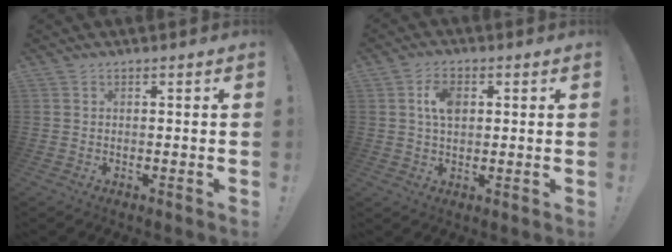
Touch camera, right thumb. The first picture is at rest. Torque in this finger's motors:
{"motor_torque": [0.76, 1.35, 0.81, 0.16, 0.00]}